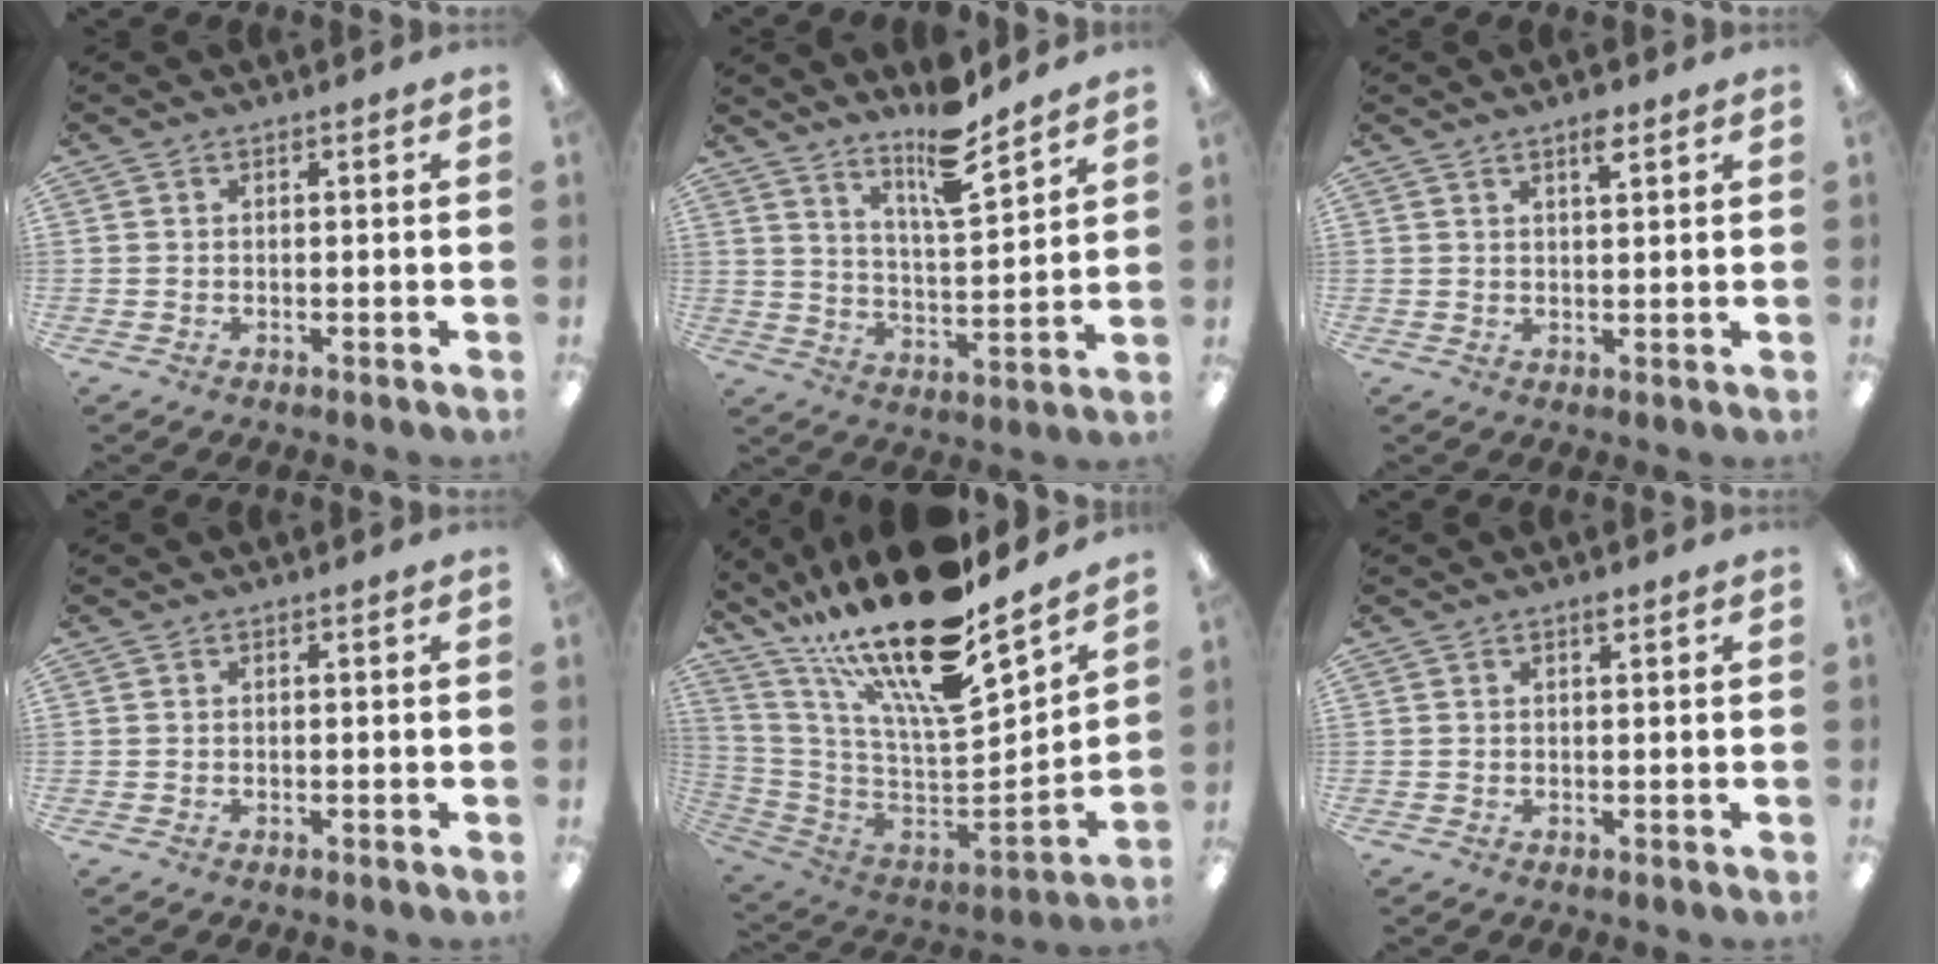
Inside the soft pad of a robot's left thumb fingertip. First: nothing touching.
{"total": 11.5, "force": [9.5, 2.4, 6.1], "torque": [-0.089, -0.070, 0.161]}
{"total": 3.3, "force": [2.4, 0.8, 2.1], "torque": [-0.030, -0.005, 0.039]}
{"total": 0.0}
{"total": 25.4, "force": [17.2, 7.2, 17.4], "torque": [-0.303, -0.137, 0.287]}
{"total": 1.0, "force": [0.8, 0.2, 0.6], "torque": [-0.006, -0.003, 0.012]}